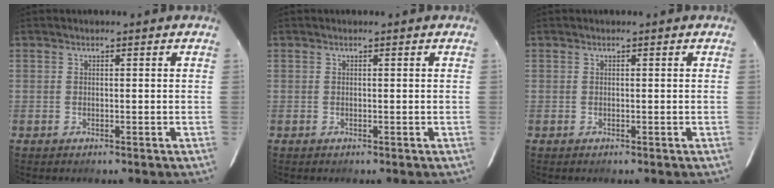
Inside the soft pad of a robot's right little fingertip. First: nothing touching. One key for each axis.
{"total": 0.0}
{"total": 0.0}